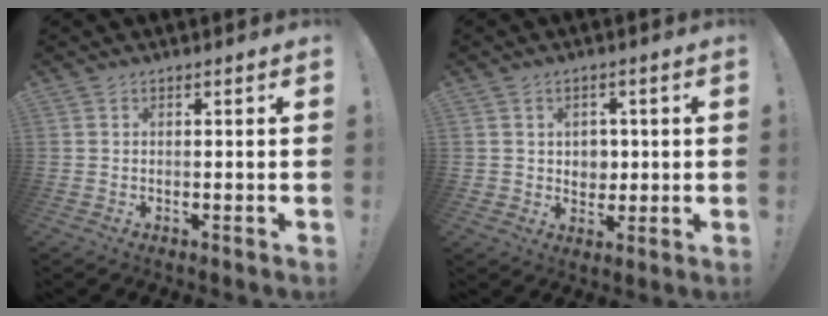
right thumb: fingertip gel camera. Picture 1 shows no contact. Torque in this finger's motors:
{"motor_torque": [-0.18, 0.20, -0.25, 0.27, 0.02]}